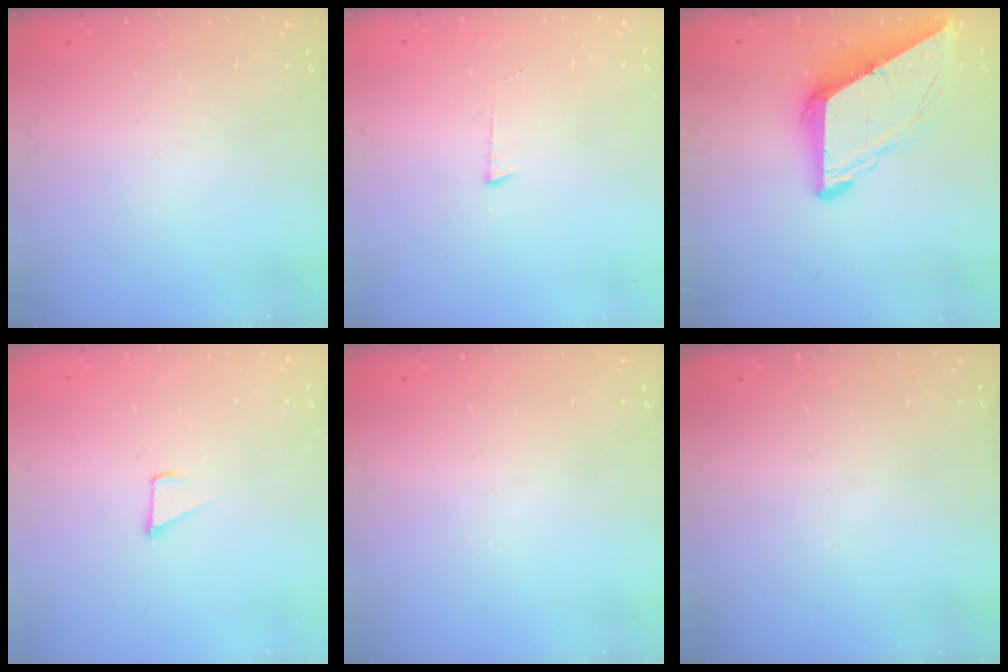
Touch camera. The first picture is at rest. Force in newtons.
{"total": 3.0, "press": 3.0, "slide": 0.3}
{"total": 10.2, "press": 10.1, "slide": 1.2}
{"total": 2.4, "press": 2.4, "slide": 0.2}
{"total": 0.0}
{"total": 0.0}